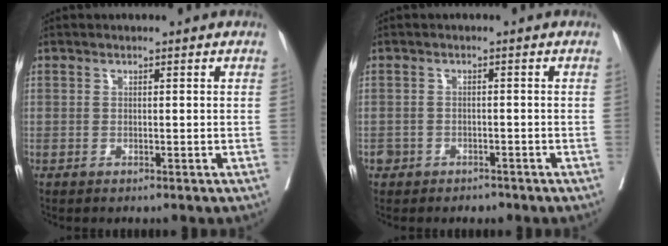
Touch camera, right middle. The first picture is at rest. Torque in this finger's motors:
{"motor_torque": [-0.03, 0.04, 0.00, -0.01]}